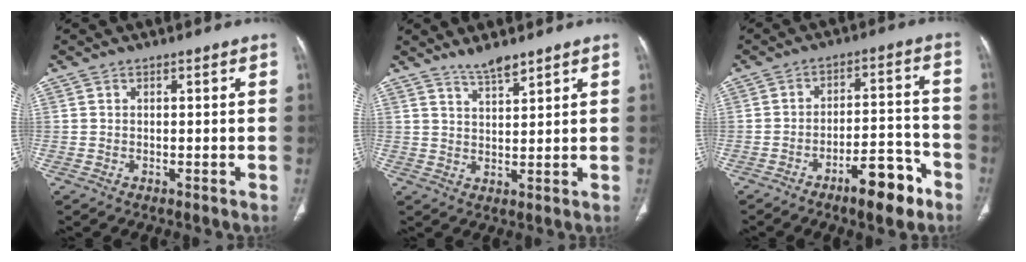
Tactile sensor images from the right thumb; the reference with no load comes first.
{"total": 4.1, "force": [3.6, 0.5, 2.0], "torque": [-0.028, -0.022, 0.068]}
{"total": 10.0, "force": [-6.4, 3.3, 7.0], "torque": [-0.094, 0.051, -0.096]}